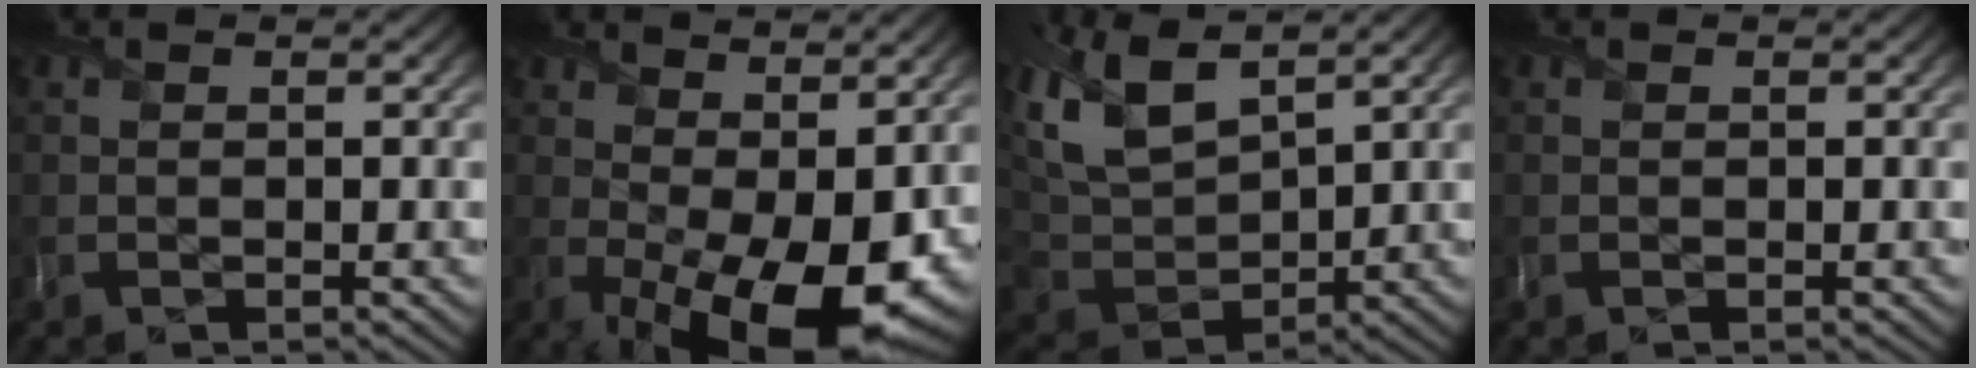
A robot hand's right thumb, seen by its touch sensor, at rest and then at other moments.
{"total": 14.7, "force": [-1.8, 7.3, 12.6], "torque": [-0.201, -0.041, 0.006]}
{"total": 11.3, "force": [6.3, 5.6, 7.5], "torque": [-0.210, 0.014, 0.126]}
{"total": 0.0}